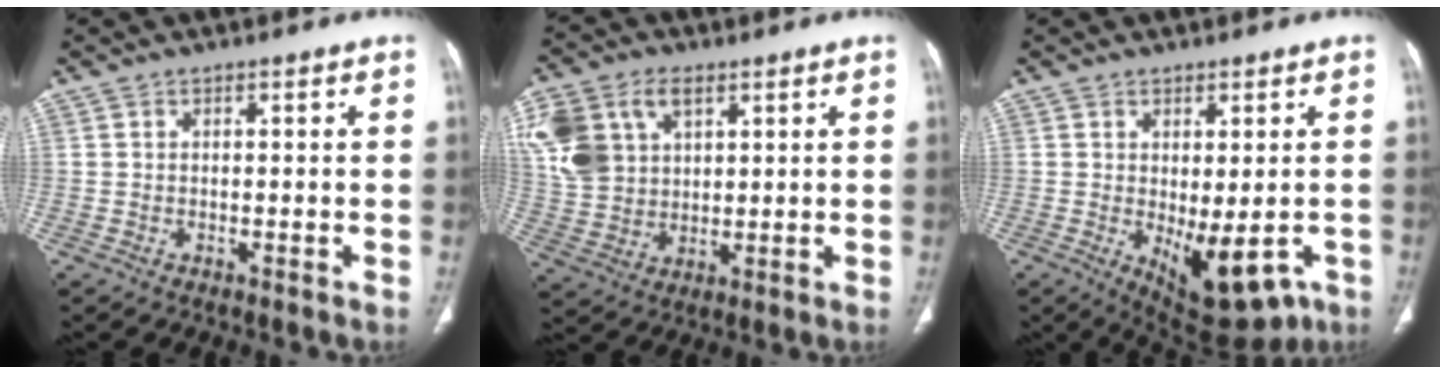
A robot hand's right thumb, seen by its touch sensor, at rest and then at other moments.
{"total": 14.6, "force": [5.3, 10.4, 8.8], "torque": [-0.183, 0.003, 0.110]}
{"total": 11.5, "force": [-3.5, 5.2, 9.6], "torque": [-0.114, -0.007, -0.030]}